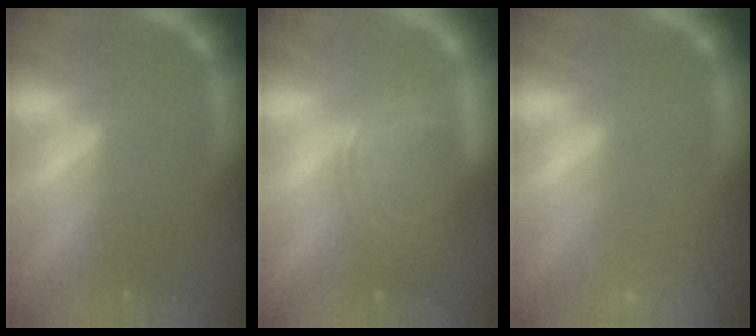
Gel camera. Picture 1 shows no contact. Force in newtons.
{"total": 6.5}
{"total": 9.5}